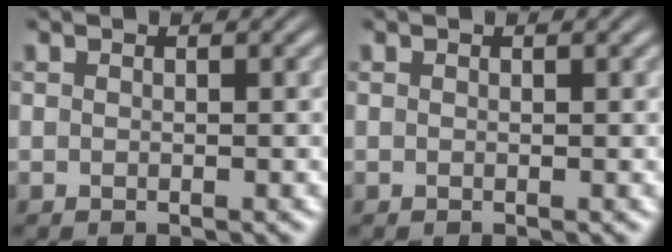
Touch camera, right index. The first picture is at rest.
{"total": 0.0}